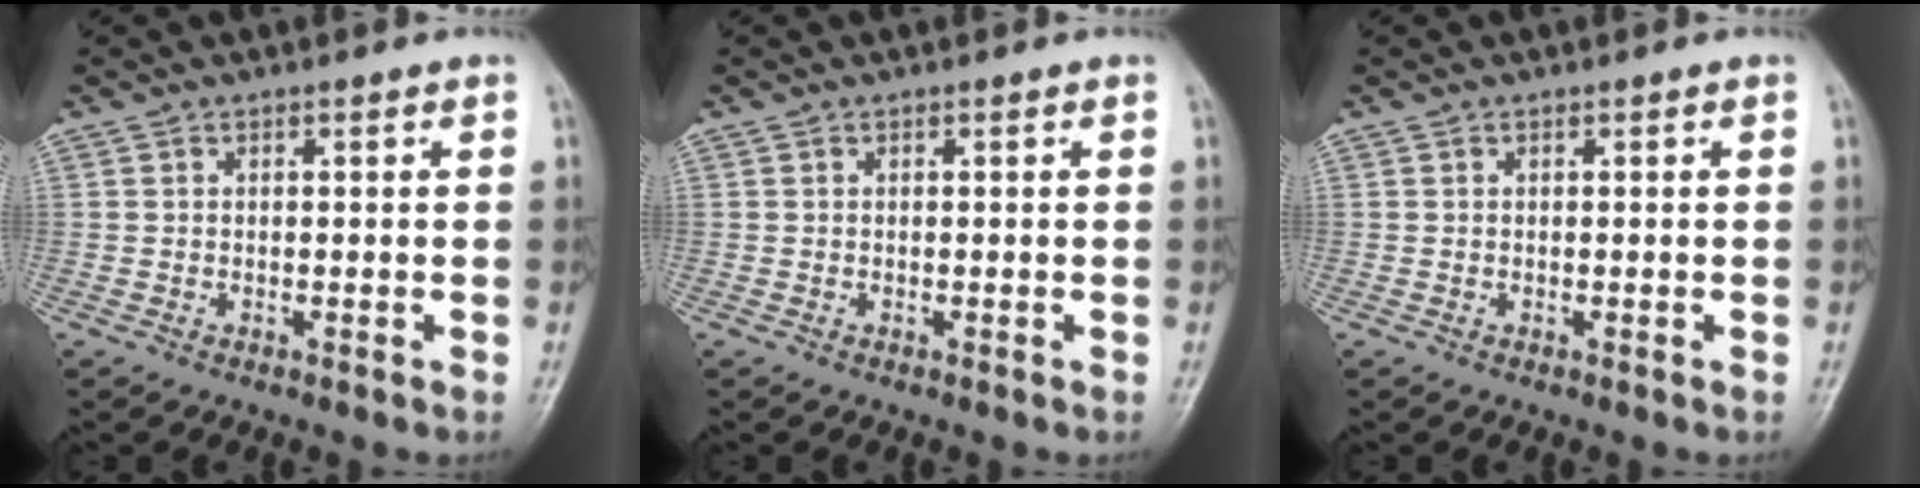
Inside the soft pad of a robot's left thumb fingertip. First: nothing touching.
{"total": 0.0}
{"total": 0.0}